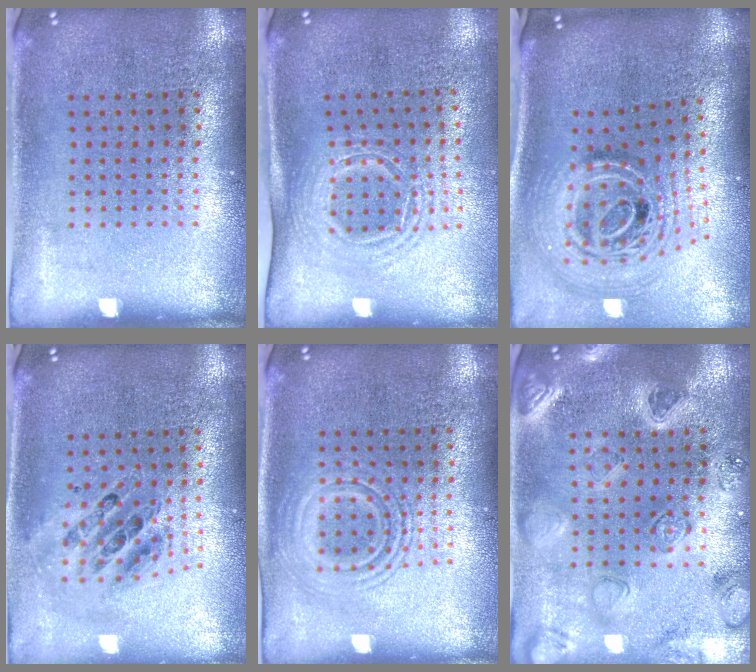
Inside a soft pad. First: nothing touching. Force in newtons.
{"total": 1.6, "press": 1.2, "slide": 1.0}
{"total": 2.5, "press": 1.8, "slide": 1.8}
{"total": 0.9, "press": 0.9, "slide": 0.2}
{"total": 2.6, "press": 2.6, "slide": 0.4}
{"total": 2.3, "press": 2.3, "slide": 0.2}